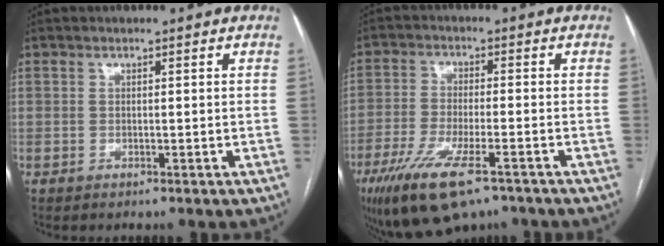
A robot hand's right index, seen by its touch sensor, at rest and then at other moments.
{"total": 13.1, "force": [-8.4, 3.3, 9.5], "torque": [-0.179, -0.029, -0.139]}